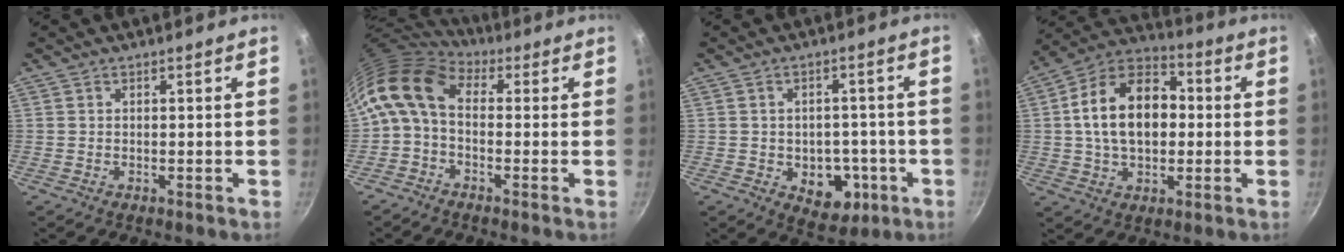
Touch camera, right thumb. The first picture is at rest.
{"total": 10.4, "force": [0.5, 6.7, 7.9], "torque": [-0.149, 0.026, -0.012]}
{"total": 10.6, "force": [-2.9, 7.8, 6.6], "torque": [-0.044, 0.006, -0.025]}
{"total": 17.4, "force": [0.9, 11.6, 13.0], "torque": [-0.186, 0.031, 0.001]}